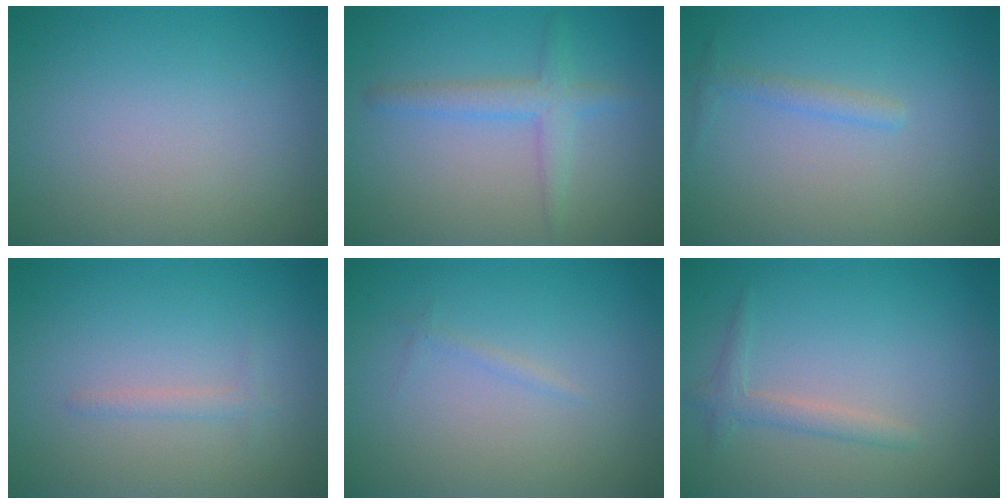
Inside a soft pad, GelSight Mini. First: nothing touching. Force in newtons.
{"total": 2.6, "press": 2.6, "slide": 0.1}
{"total": 1.2, "press": 1.2, "slide": 0.0}
{"total": 0.9, "press": 0.9, "slide": 0.0}
{"total": 0.5, "press": 0.5, "slide": 0.0}
{"total": 1.6, "press": 1.6, "slide": 0.1}